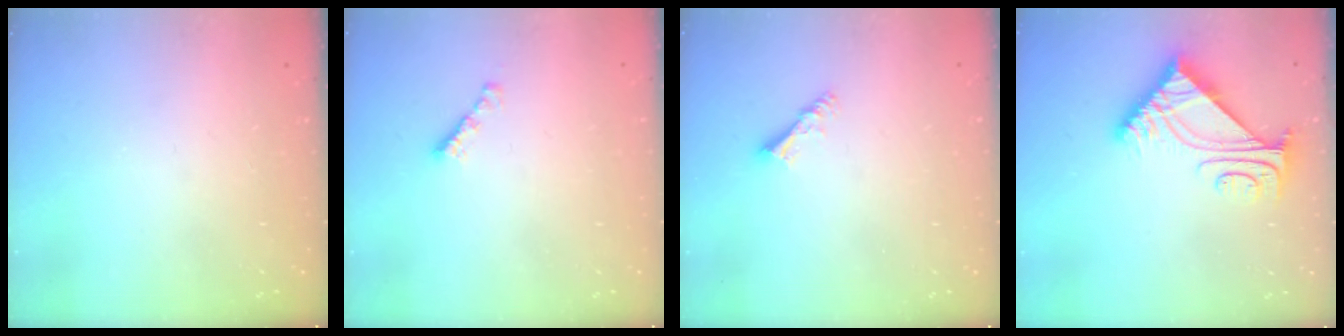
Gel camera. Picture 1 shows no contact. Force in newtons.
{"total": 2.4, "press": 2.4, "slide": 0.4}
{"total": 4.2, "press": 4.1, "slide": 0.5}
{"total": 7.3, "press": 7.2, "slide": 0.7}